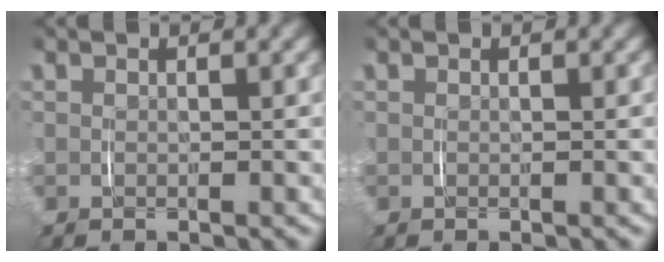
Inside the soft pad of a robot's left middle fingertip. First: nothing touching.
{"total": 0.0}